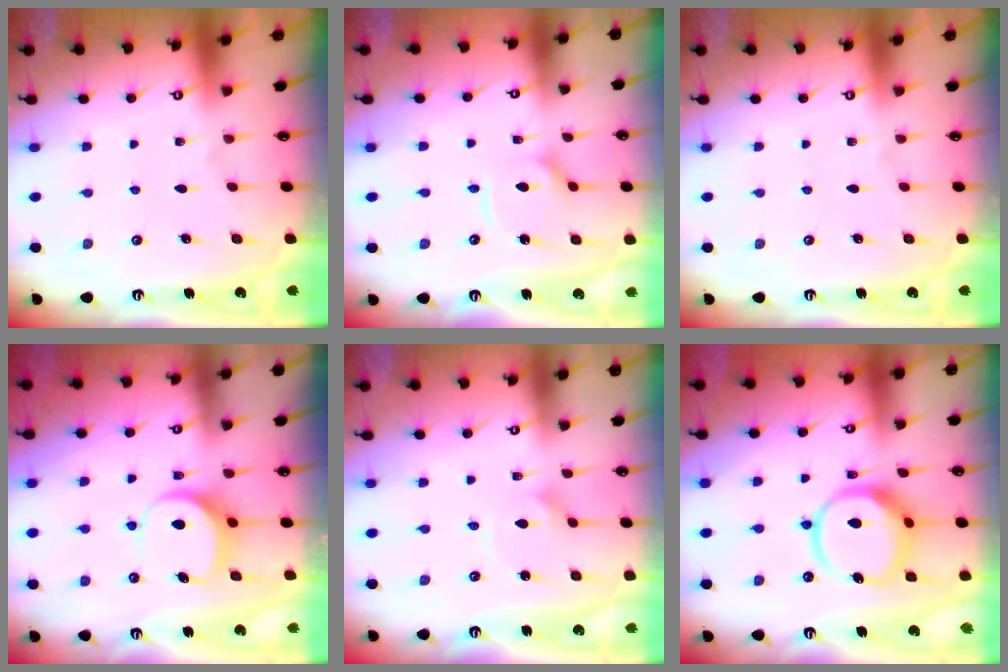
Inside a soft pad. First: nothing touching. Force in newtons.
{"total": 7.1, "press": 7.1, "slide": 0.8}
{"total": 0.0}
{"total": 6.9, "press": 6.9, "slide": 0.3}
{"total": 2.0, "press": 2.0, "slide": 0.0}
{"total": 13.6, "press": 13.5, "slide": 1.5}